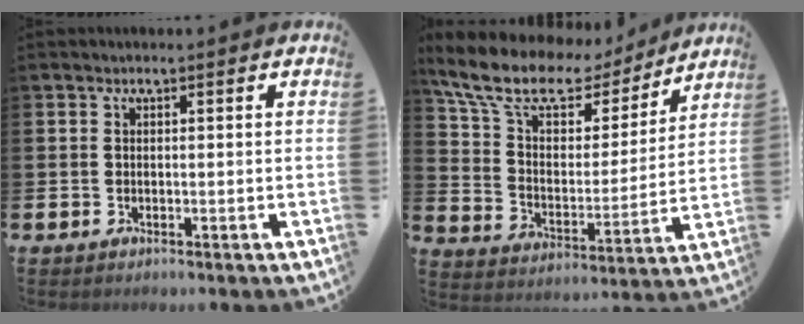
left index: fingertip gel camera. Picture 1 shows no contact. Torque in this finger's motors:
{"motor_torque": [1.11, -1.03, 0.63, 0.21]}